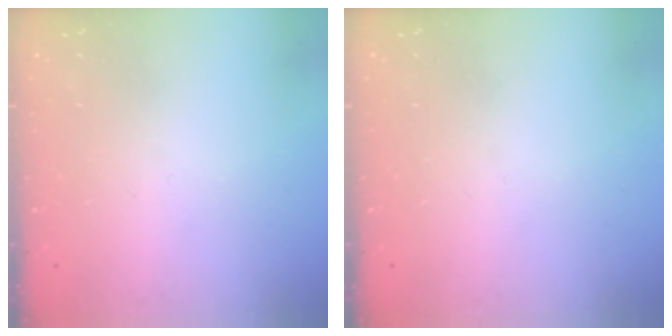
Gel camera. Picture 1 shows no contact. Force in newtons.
{"total": 0.0}